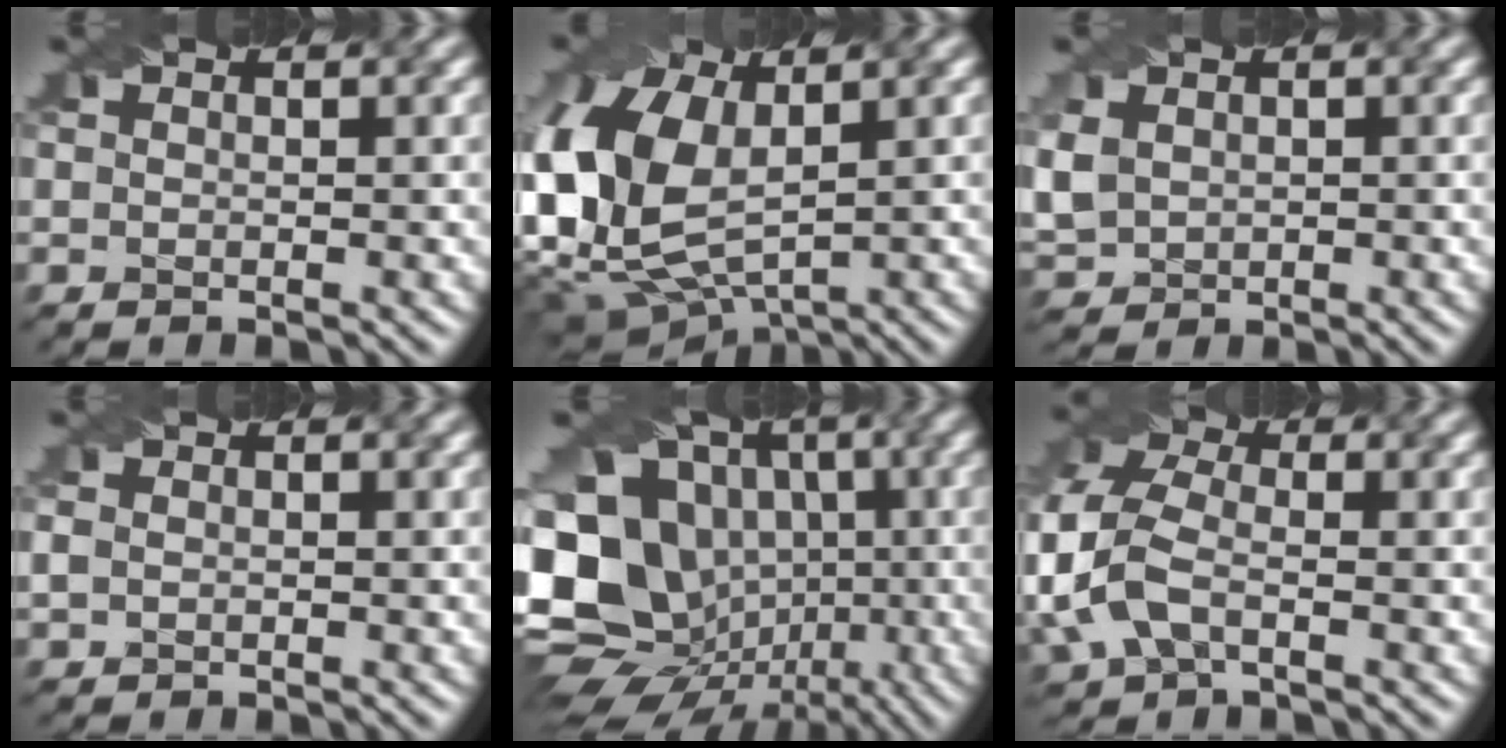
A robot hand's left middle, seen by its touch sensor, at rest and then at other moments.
{"total": 12.1, "force": [1.5, 7.6, 9.3], "torque": [-0.234, -0.009, 0.027]}
{"total": 3.3, "force": [0.7, 2.8, 1.7], "torque": [-0.063, 0.006, 0.018]}
{"total": 1.2, "force": [0.0, 1.0, 0.7], "torque": [-0.019, 0.002, 0.003]}
{"total": 20.6, "force": [-2.4, 17.9, 10.0], "torque": [-0.216, 0.010, -0.067]}
{"total": 7.5, "force": [-1.1, 5.0, 5.5], "torque": [-0.149, 0.012, -0.034]}